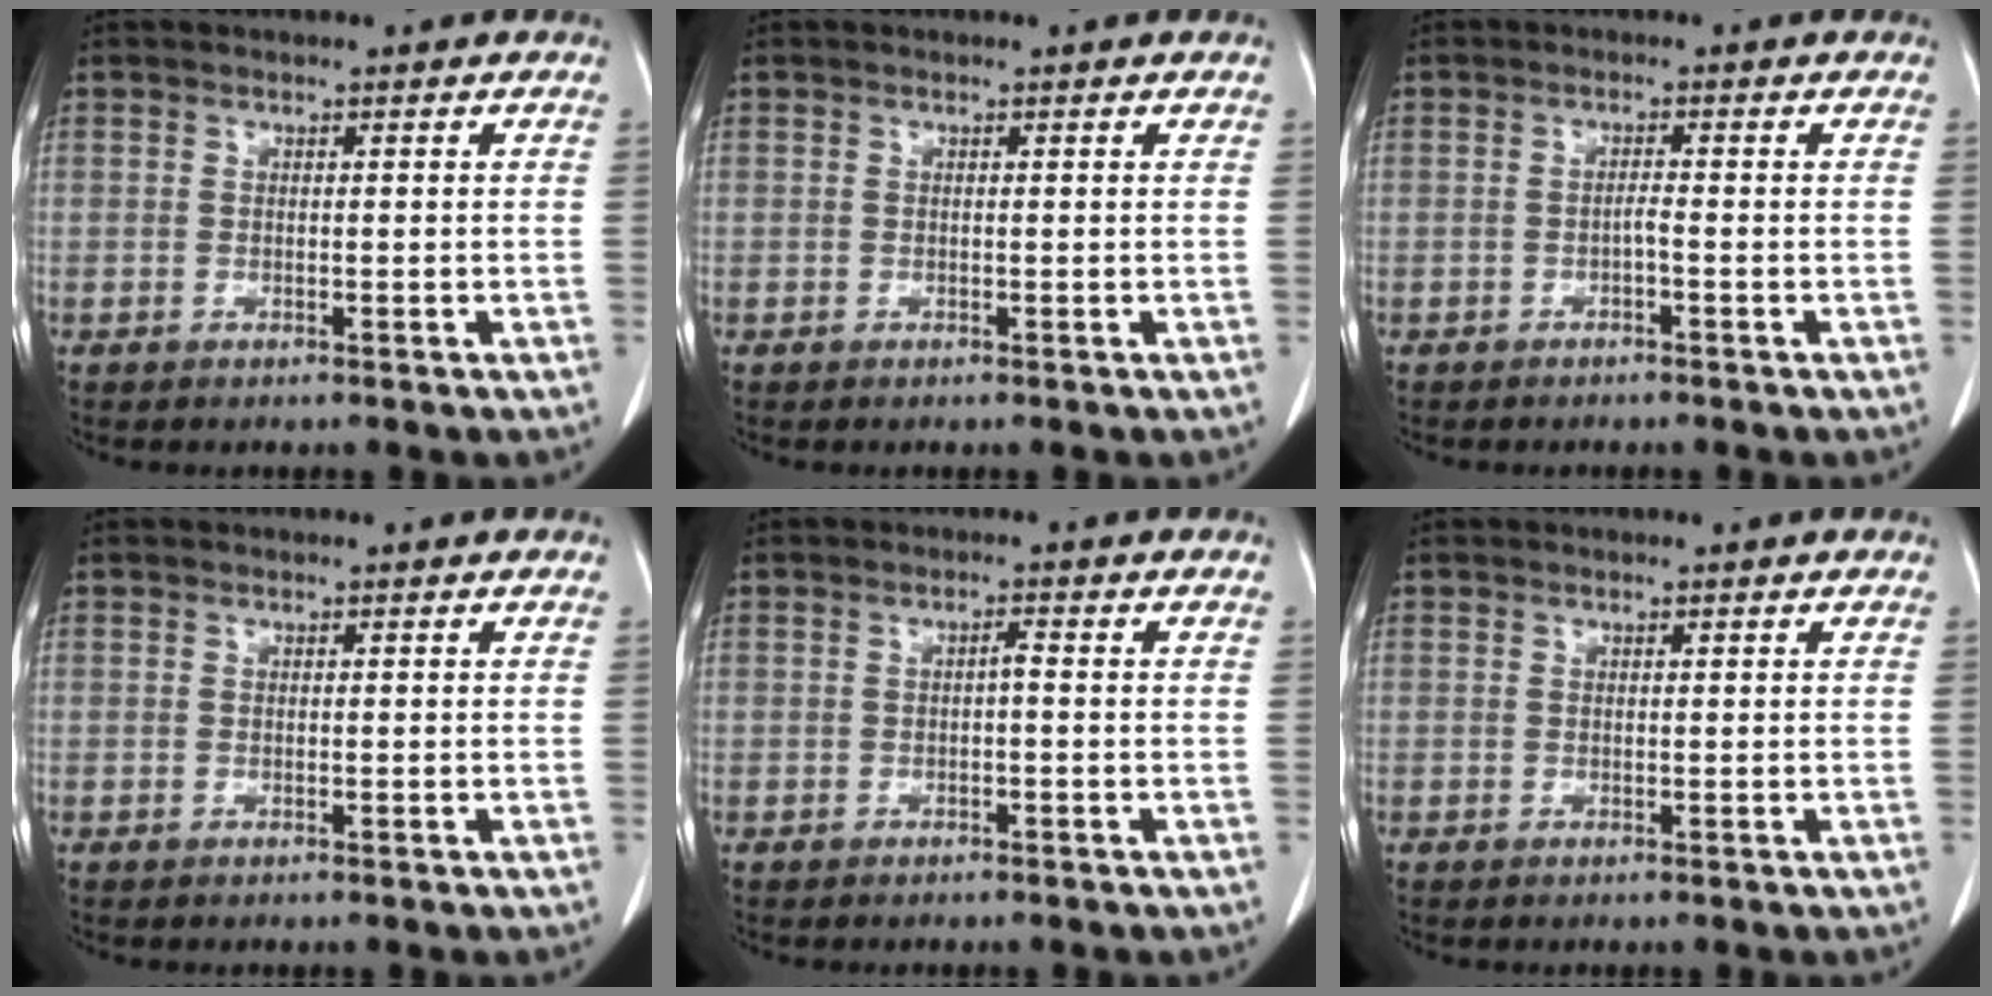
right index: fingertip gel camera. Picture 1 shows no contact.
{"total": 0.0}
{"total": 1.1, "force": [-0.6, -0.1, 0.9], "torque": [-0.018, 0.002, -0.011]}
{"total": 0.0}
{"total": 1.0, "force": [-0.2, 0.1, 1.0], "torque": [-0.018, 0.003, -0.002]}
{"total": 0.0}